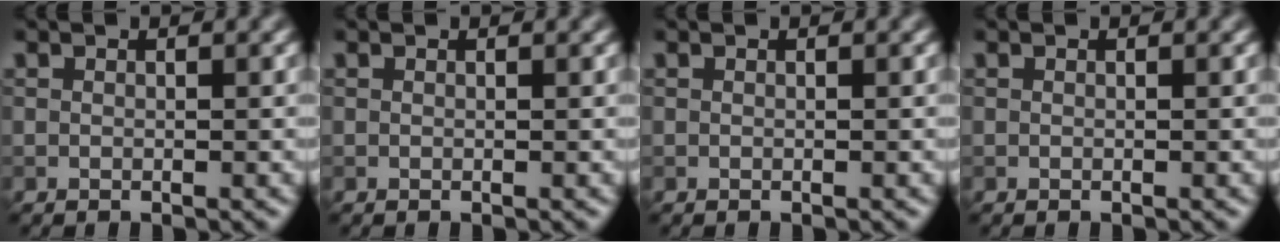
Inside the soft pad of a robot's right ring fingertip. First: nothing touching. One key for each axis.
{"total": 0.0}
{"total": 0.0}
{"total": 0.0}